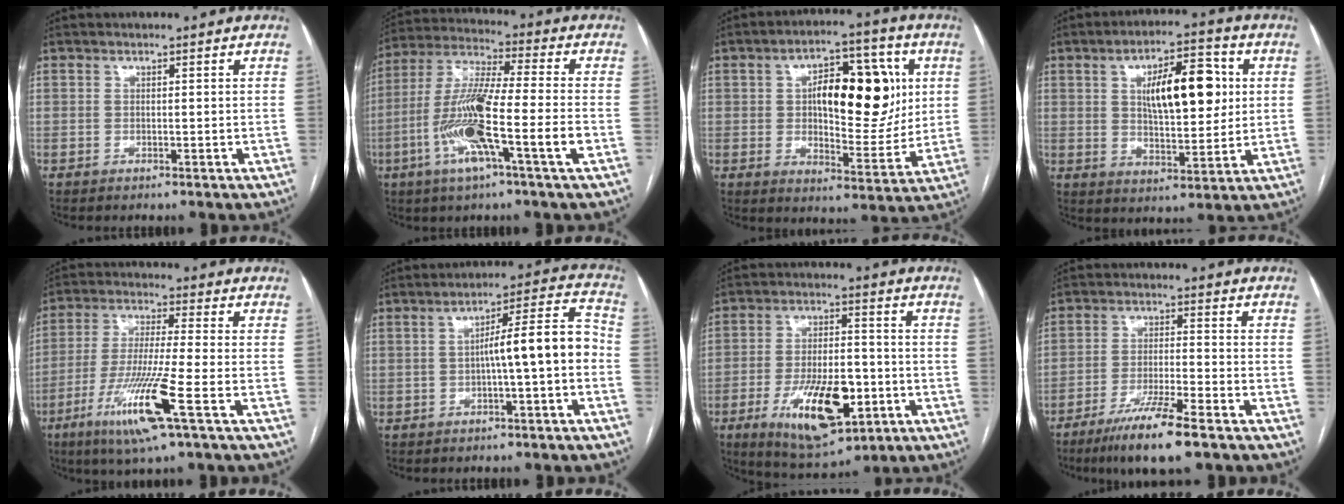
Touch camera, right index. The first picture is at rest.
{"total": 15.1, "force": [-4.8, 0.4, 14.3], "torque": [-0.284, -0.005, -0.095]}
{"total": 16.1, "force": [3.2, 6.9, 14.2], "torque": [-0.204, 0.025, 0.055]}
{"total": 12.6, "force": [2.9, 4.6, 11.4], "torque": [-0.179, 0.017, 0.050]}
{"total": 12.6, "force": [-5.6, -0.5, 11.3], "torque": [-0.231, -0.025, -0.106]}
{"total": 9.1, "force": [-1.6, 0.5, 8.9], "torque": [-0.127, 0.033, -0.026]}
{"total": 14.7, "force": [-5.2, 5.7, 12.5], "torque": [-0.221, -0.005, -0.075]}
{"total": 9.5, "force": [-6.6, 0.1, 6.9], "torque": [-0.127, -0.026, -0.118]}